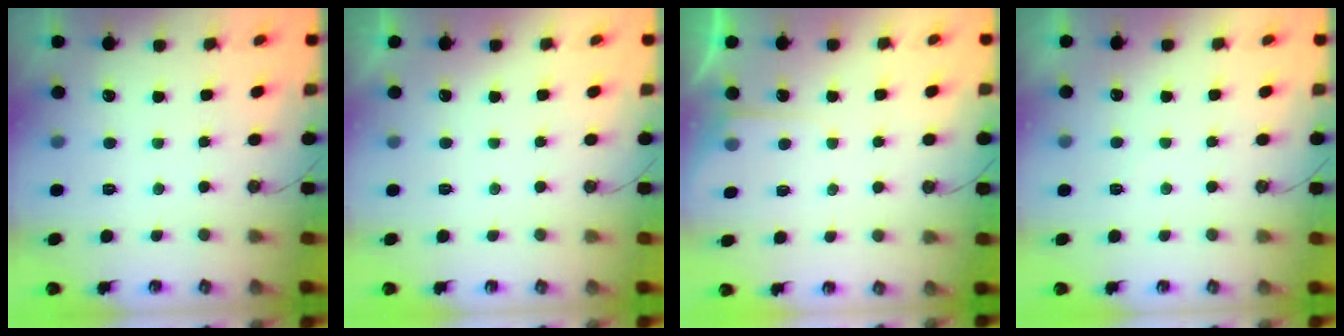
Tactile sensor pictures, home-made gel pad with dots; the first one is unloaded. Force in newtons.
{"total": 0.0}
{"total": 4.0, "press": 3.9, "slide": 0.6}
{"total": 4.0, "press": 3.9, "slide": 0.6}